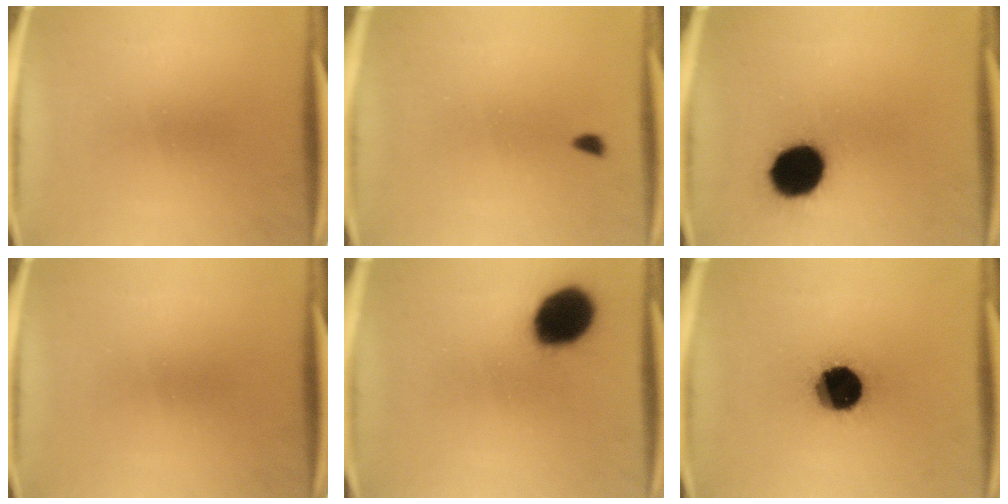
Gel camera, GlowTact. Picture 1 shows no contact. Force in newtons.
{"total": 1.1}
{"total": 15.3}
{"total": 0.0}
{"total": 16.4}
{"total": 18.4}